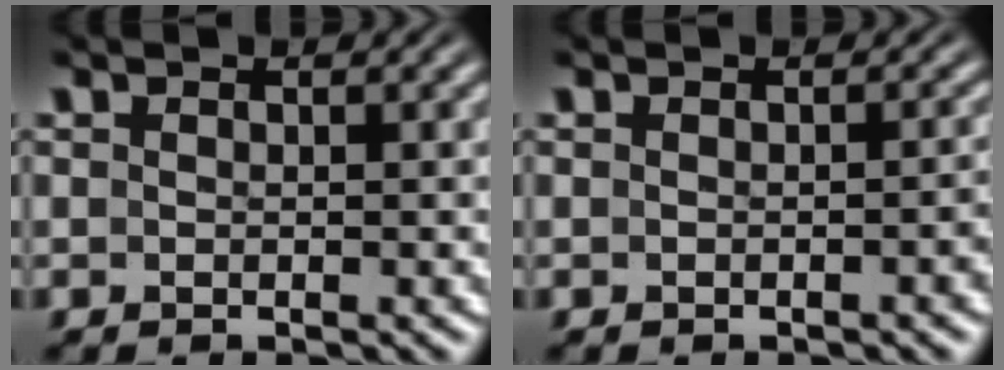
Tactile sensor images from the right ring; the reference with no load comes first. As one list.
[{"total": 0.9, "force": [-0.7, 0.0, 0.5], "torque": [-0.009, 0.003, -0.010]}]